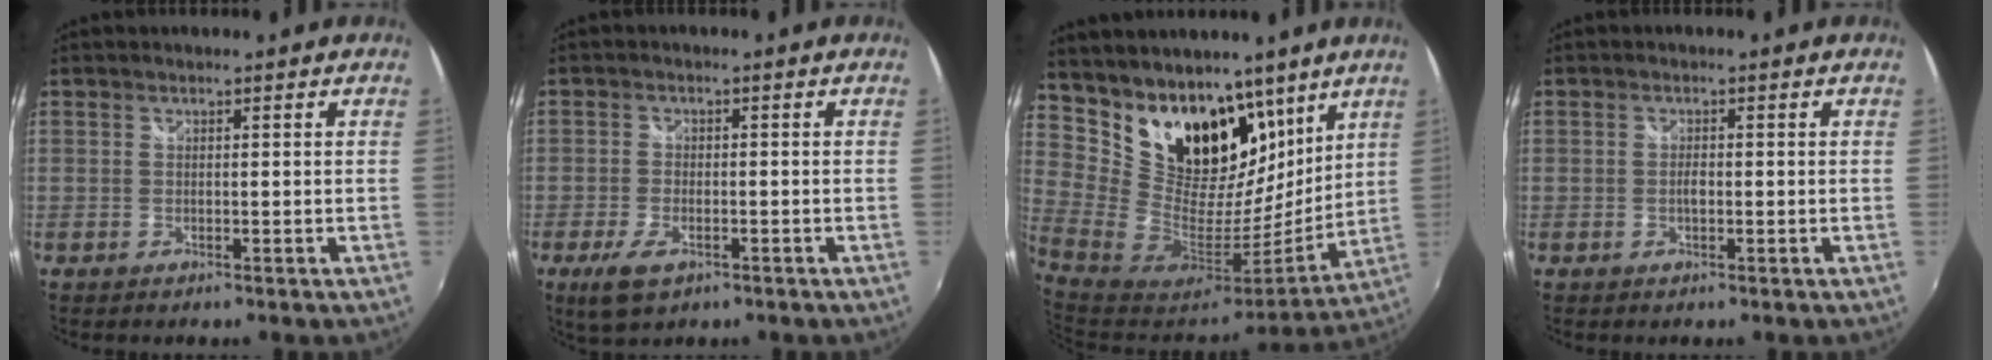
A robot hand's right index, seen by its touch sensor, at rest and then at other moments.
{"total": 6.0, "force": [-3.3, 2.8, 4.1], "torque": [-0.101, -0.013, -0.058]}
{"total": 23.2, "force": [15.0, 14.8, 9.5], "torque": [-0.219, 0.003, 0.280]}
{"total": 1.3, "force": [-0.3, 0.7, 1.1], "torque": [-0.021, 0.001, -0.008]}